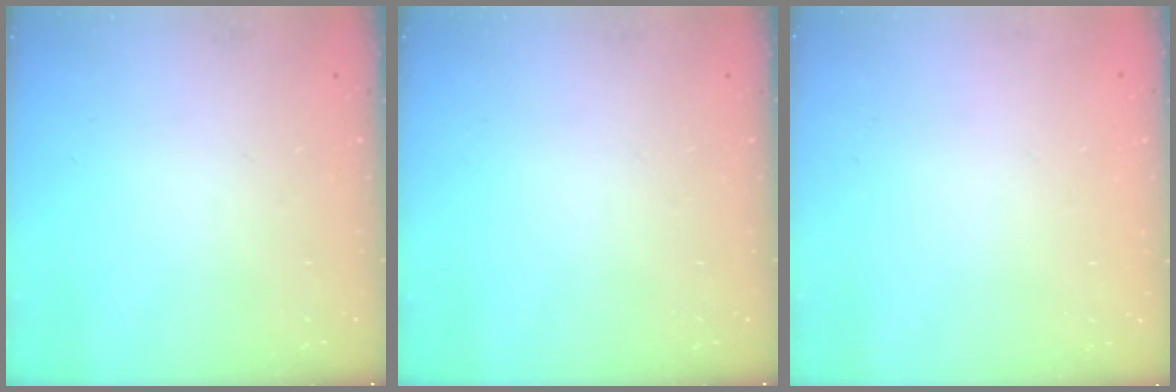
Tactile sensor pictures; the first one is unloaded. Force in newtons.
{"total": 0.0}
{"total": 1.8, "press": 1.8, "slide": 0.2}